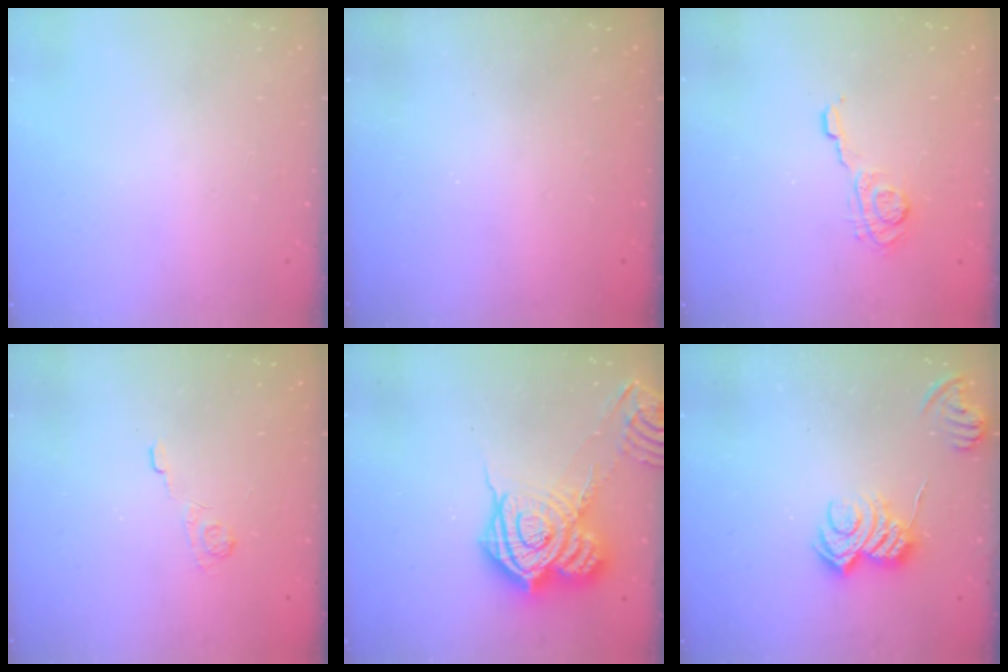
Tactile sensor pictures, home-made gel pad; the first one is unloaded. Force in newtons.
{"total": 2.2, "press": 2.1, "slide": 0.7}
{"total": 6.1, "press": 6.1, "slide": 0.7}
{"total": 3.7, "press": 3.4, "slide": 1.4}
{"total": 18.8, "press": 18.7, "slide": 1.5}
{"total": 7.8, "press": 7.7, "slide": 0.9}